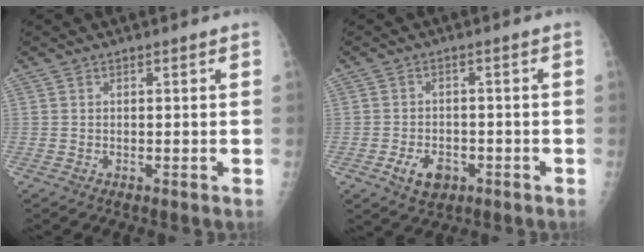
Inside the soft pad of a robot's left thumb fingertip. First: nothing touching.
{"total": 5.3, "force": [-2.4, 3.6, 3.1], "torque": [-0.043, 0.014, -0.035]}